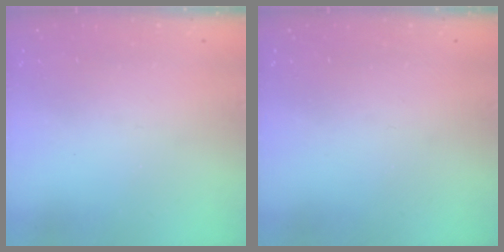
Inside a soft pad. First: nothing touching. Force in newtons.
{"total": 0.0}